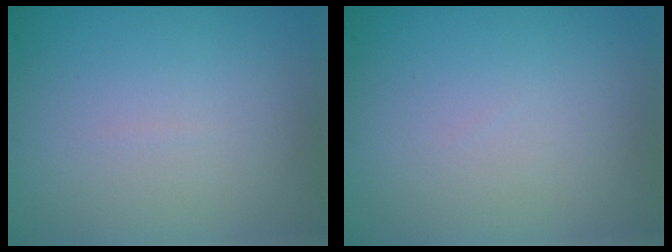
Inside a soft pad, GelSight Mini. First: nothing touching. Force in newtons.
{"total": 0.0}